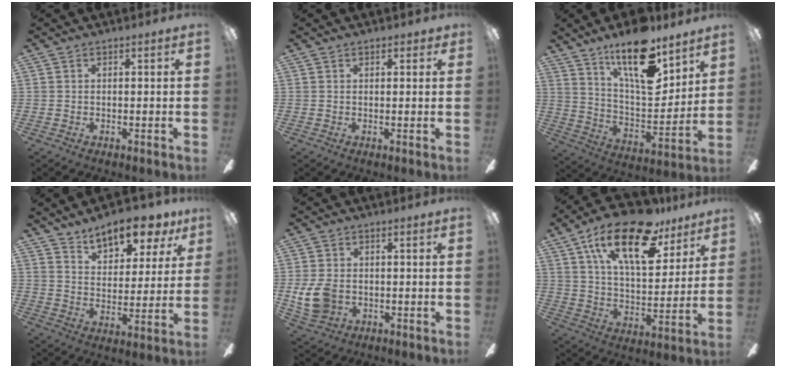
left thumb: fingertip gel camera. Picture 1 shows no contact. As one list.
[{"total": 1.2, "force": [0.8, 0.6, 0.6], "torque": [-0.004, -0.002, 0.013]}, {"total": 20.0, "force": [13.5, 7.1, 13.0], "torque": [-0.222, -0.079, 0.229]}, {"total": 11.8, "force": [9.5, 4.7, 5.2], "torque": [-0.067, -0.060, 0.167]}, {"total": 8.4, "force": [-1.4, 6.4, 5.2], "torque": [-0.117, 0.008, -0.024]}, {"total": 22.1, "force": [13.1, 9.7, 14.9], "torque": [-0.251, -0.056, 0.222]}]